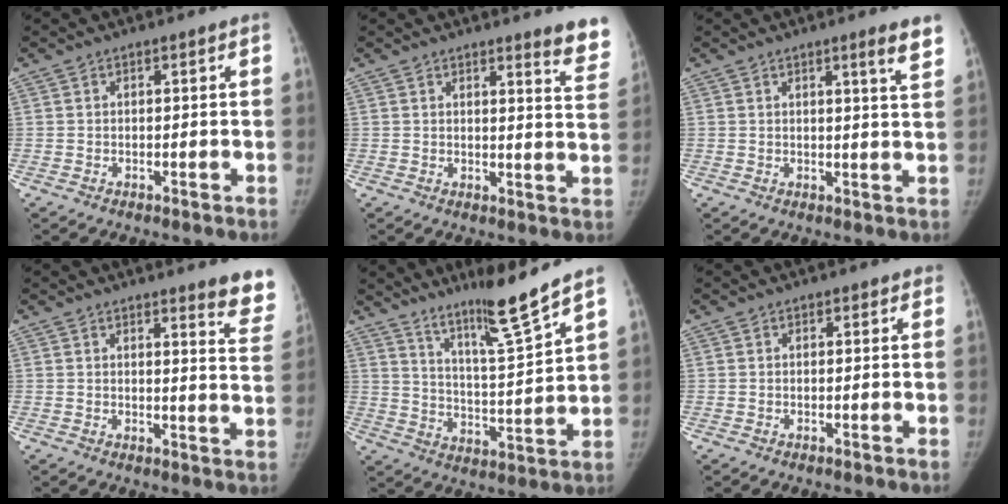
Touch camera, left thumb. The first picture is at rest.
{"total": 8.0, "force": [6.8, 0.8, 4.0], "torque": [-0.021, -0.050, 0.060]}
{"total": 4.8, "force": [3.2, -0.1, 3.5], "torque": [-0.044, -0.023, 0.041]}
{"total": 8.8, "force": [7.6, 1.2, 4.2], "torque": [-0.018, -0.057, 0.067]}
{"total": 11.3, "force": [9.0, -1.0, 6.7], "torque": [-0.106, -0.071, 0.159]}
{"total": 0.6, "force": [0.3, 0.5, 0.1], "torque": [0.008, 0.000, 0.000]}